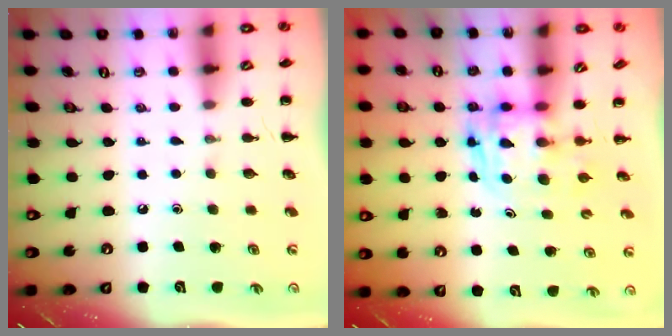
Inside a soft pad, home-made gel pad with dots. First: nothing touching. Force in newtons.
{"total": 2.8, "press": 2.8, "slide": 0.2}